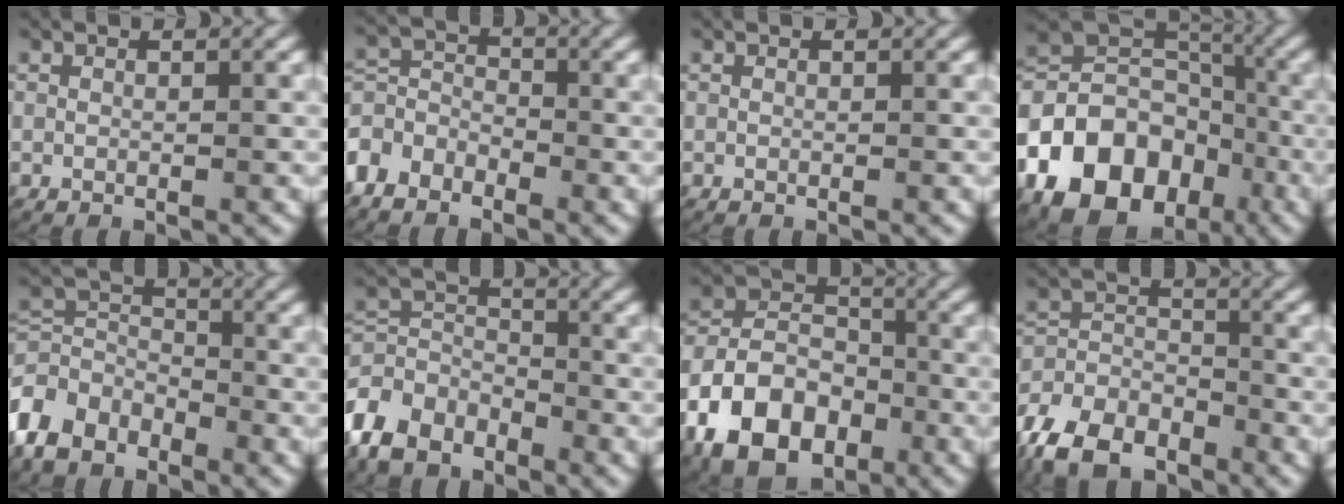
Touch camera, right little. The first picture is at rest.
{"total": 5.4, "force": [-2.0, 4.7, 1.7], "torque": [-0.054, -0.018, -0.038]}
{"total": 0.0}
{"total": 17.0, "force": [-3.9, 13.7, 9.2], "torque": [-0.191, -0.050, -0.051]}
{"total": 7.0, "force": [-1.5, 6.0, 3.1], "torque": [-0.074, -0.025, -0.025]}
{"total": 6.7, "force": [-2.1, 5.6, 2.9], "torque": [-0.071, -0.026, -0.034]}
{"total": 12.8, "force": [-3.0, 10.3, 7.0], "torque": [-0.159, -0.029, -0.053]}
{"total": 8.0, "force": [-4.3, 5.7, 3.5], "torque": [-0.085, -0.027, -0.070]}